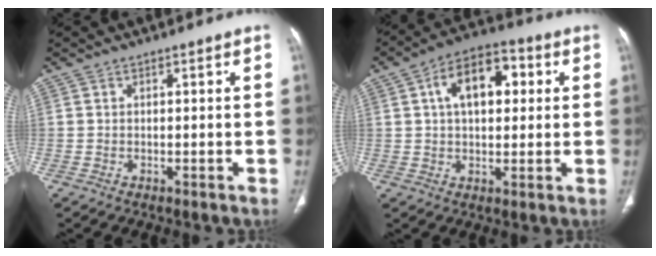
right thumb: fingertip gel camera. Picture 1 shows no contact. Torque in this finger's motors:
{"motor_torque": [-0.29, 2.09, 0.99, 0.09, 0.10]}